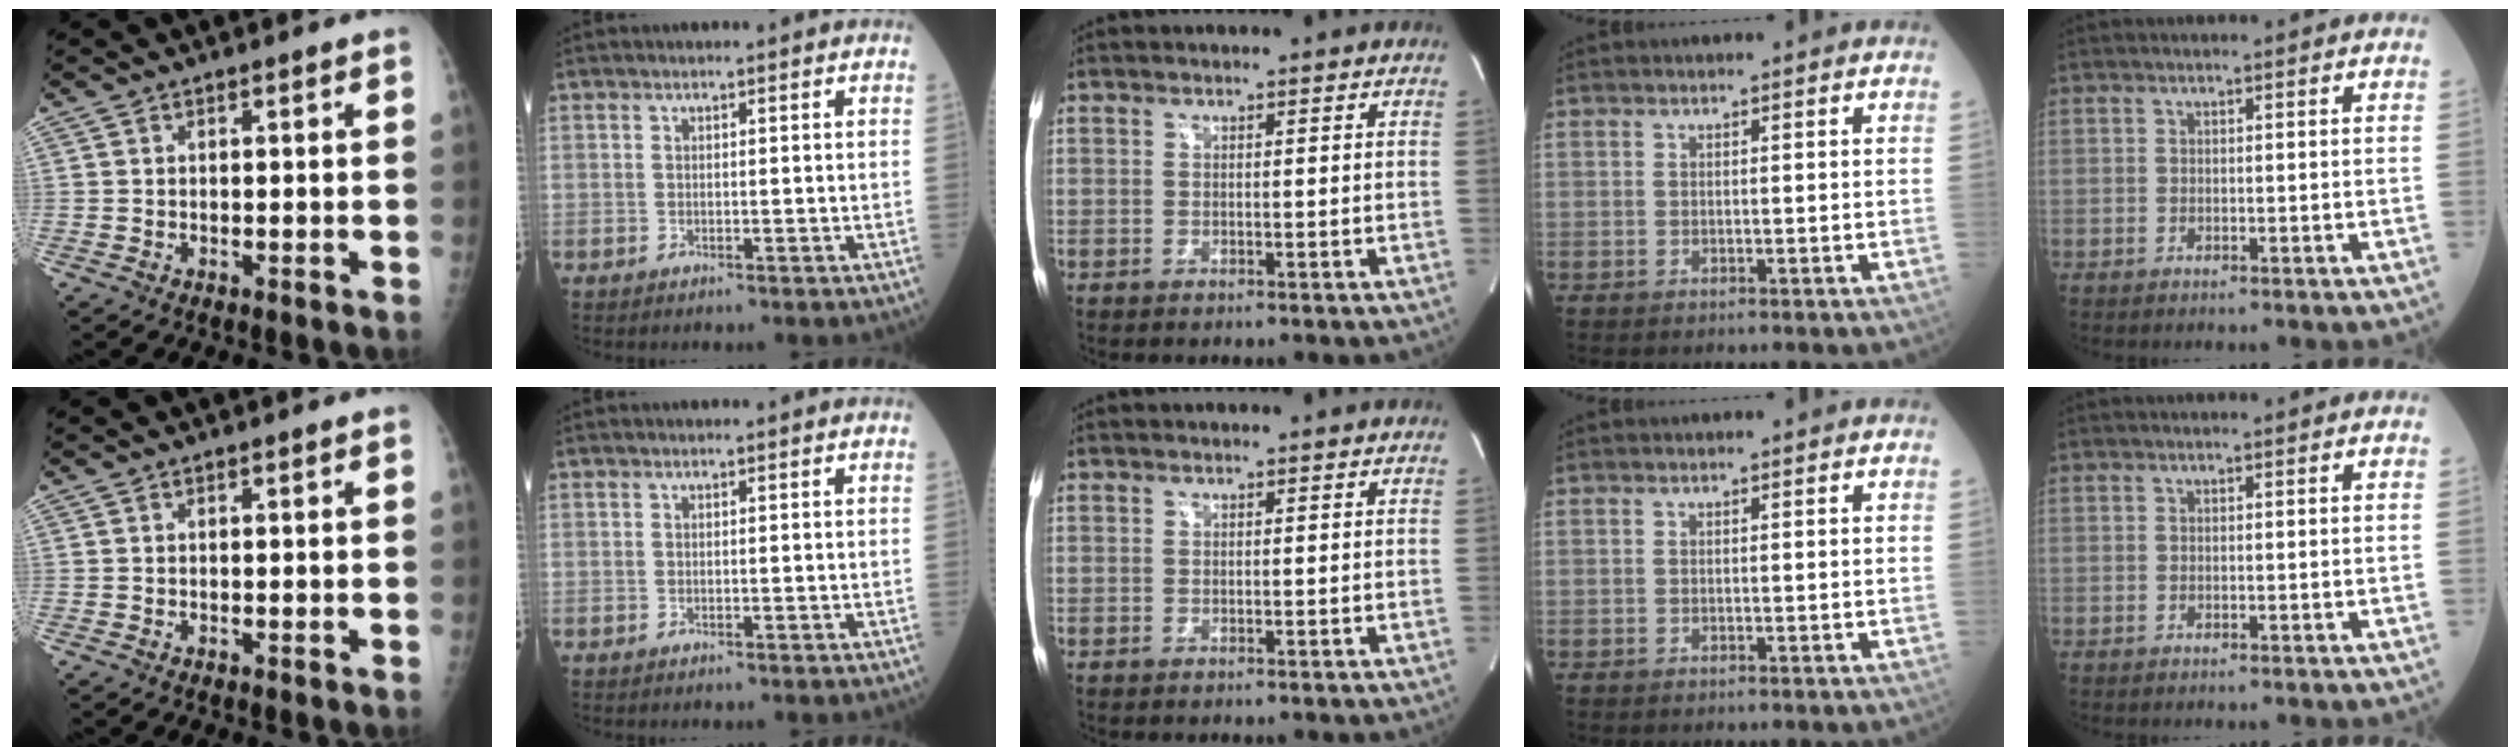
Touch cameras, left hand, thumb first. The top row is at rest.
{}